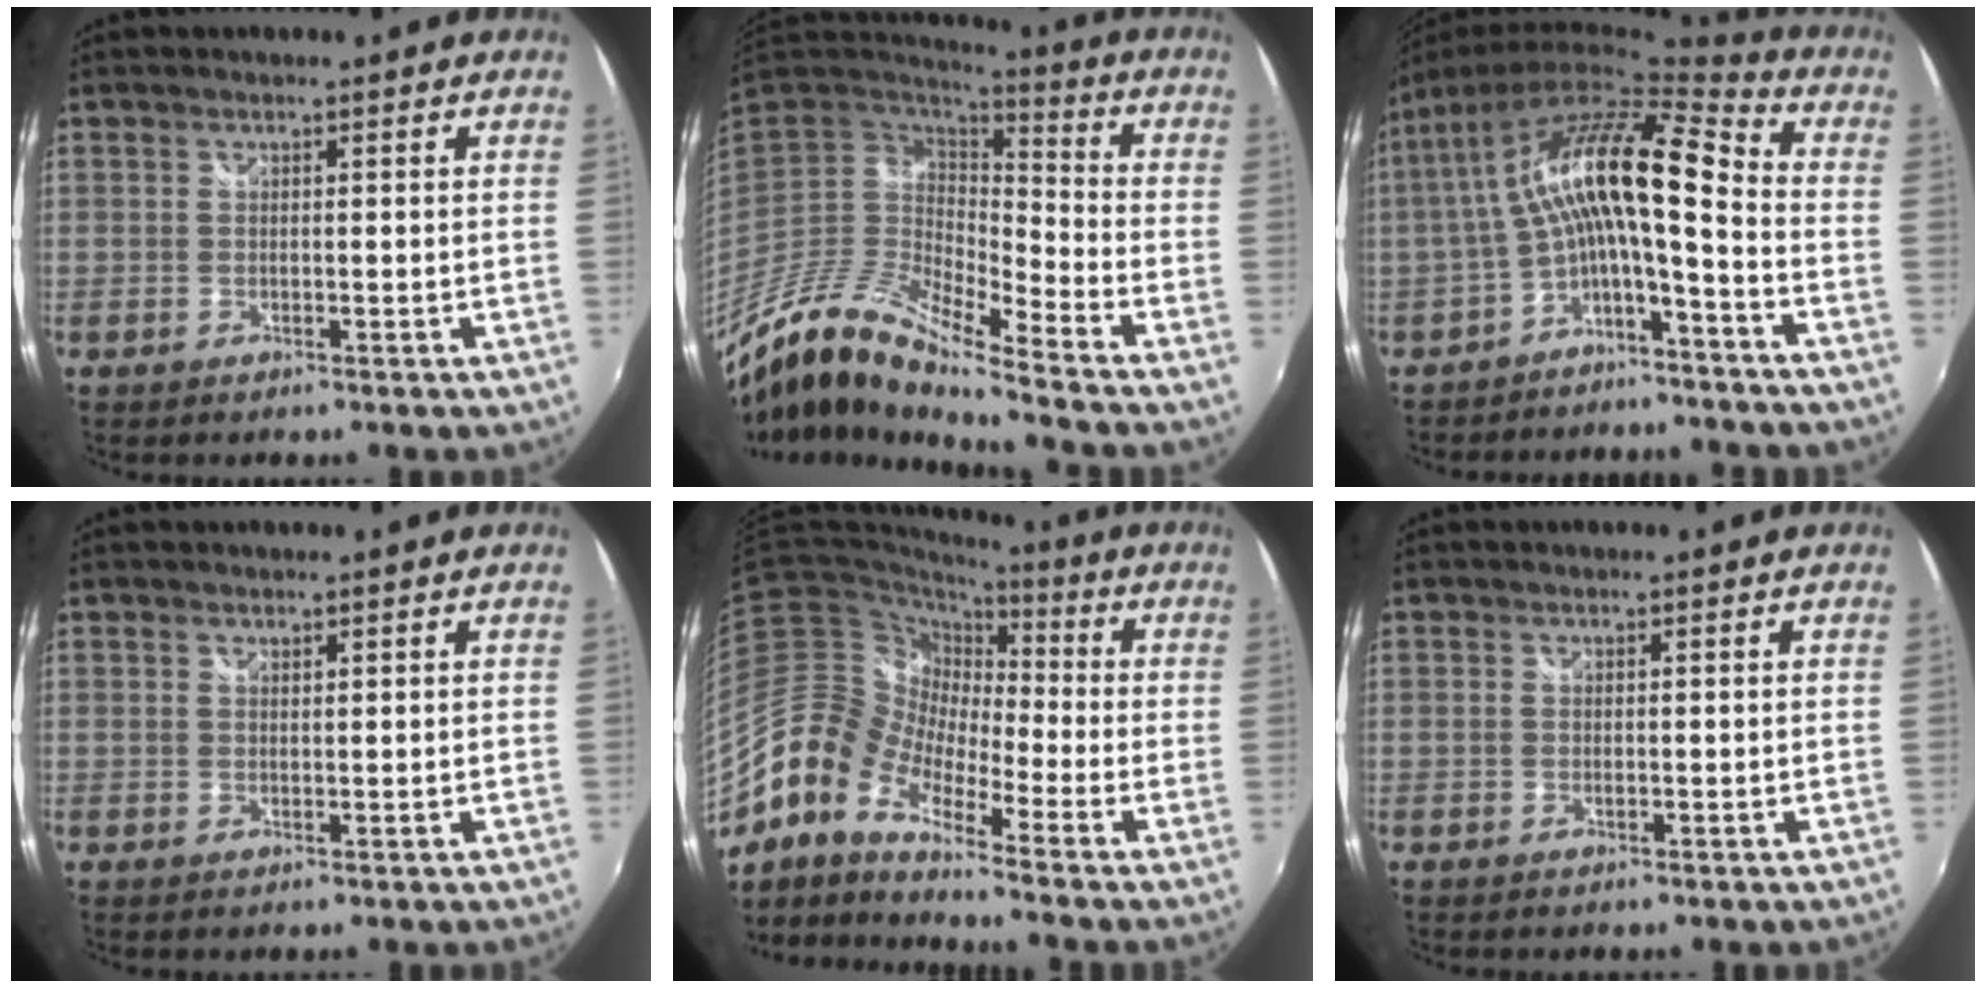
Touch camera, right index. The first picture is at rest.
{"total": 15.1, "force": [-11.7, 1.3, 9.4], "torque": [-0.170, -0.022, -0.237]}
{"total": 13.6, "force": [-0.4, 2.9, 13.2], "torque": [-0.246, 0.023, -0.014]}
{"total": 0.8, "force": [0.8, 0.0, 0.1], "torque": [-0.001, 0.001, 0.014]}
{"total": 13.2, "force": [-7.2, 6.5, 9.0], "torque": [-0.148, -0.001, -0.164]}
{"total": 0.0}